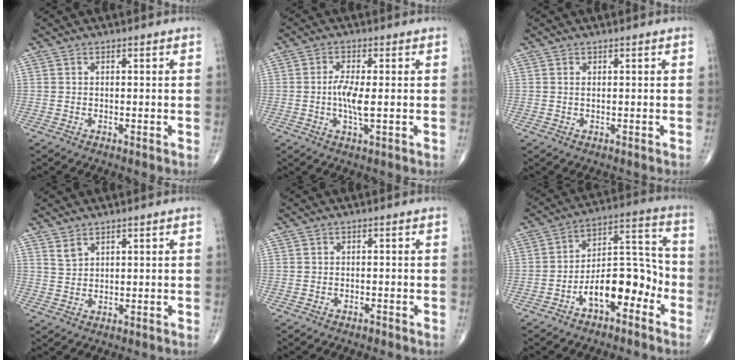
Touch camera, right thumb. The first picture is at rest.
{"total": 5.1, "force": [-0.3, 1.1, 4.9], "torque": [-0.109, -0.008, -0.010]}
{"total": 0.5, "force": [0.2, 0.2, 0.5], "torque": [-0.013, 0.001, 0.005]}
{"total": 2.0, "force": [1.7, 0.8, 0.8], "torque": [-0.011, -0.009, 0.038]}
{"total": 0.7, "force": [-0.6, 0.3, 0.2], "torque": [-0.005, 0.003, -0.011]}
{"total": 12.9, "force": [-5.7, 6.4, 9.6], "torque": [-0.127, 0.066, -0.096]}